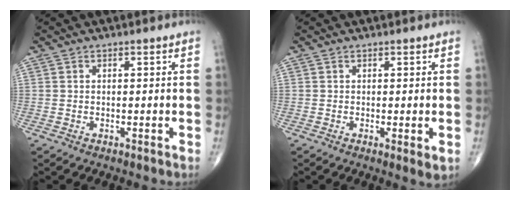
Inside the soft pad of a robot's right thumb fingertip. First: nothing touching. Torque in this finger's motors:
{"motor_torque": [-0.21, 0.30, 0.10, 0.01, 0.01]}